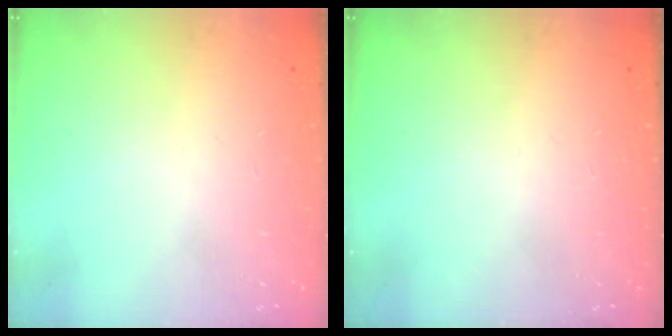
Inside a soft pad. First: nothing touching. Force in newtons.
{"total": 0.0}